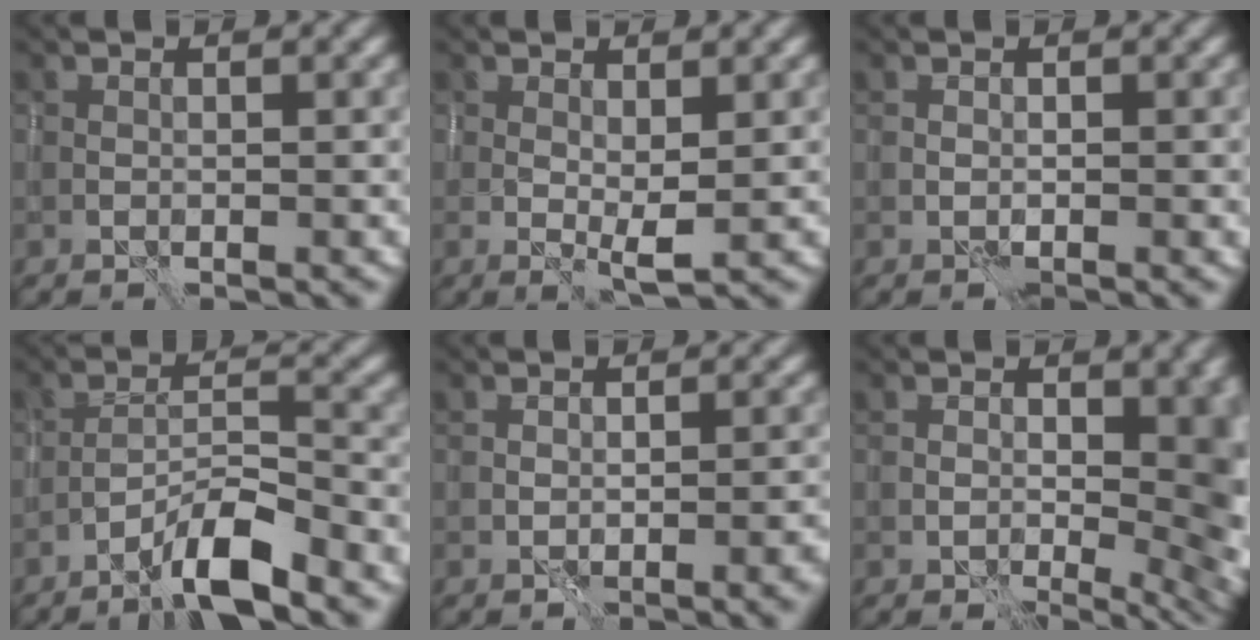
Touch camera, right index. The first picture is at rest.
{"total": 2.1, "force": [0.3, 0.4, 2.1], "torque": [-0.038, -0.007, 0.008]}
{"total": 1.2, "force": [-0.1, 0.7, 0.9], "torque": [-0.017, -0.006, 0.000]}
{"total": 5.3, "force": [-3.9, 0.7, 3.6], "torque": [-0.062, 0.010, -0.074]}
{"total": 2.7, "force": [-1.2, 0.6, 2.3], "torque": [-0.028, 0.003, -0.018]}
{"total": 9.6, "force": [-0.3, 5.0, 8.1], "torque": [-0.095, -0.014, 0.007]}